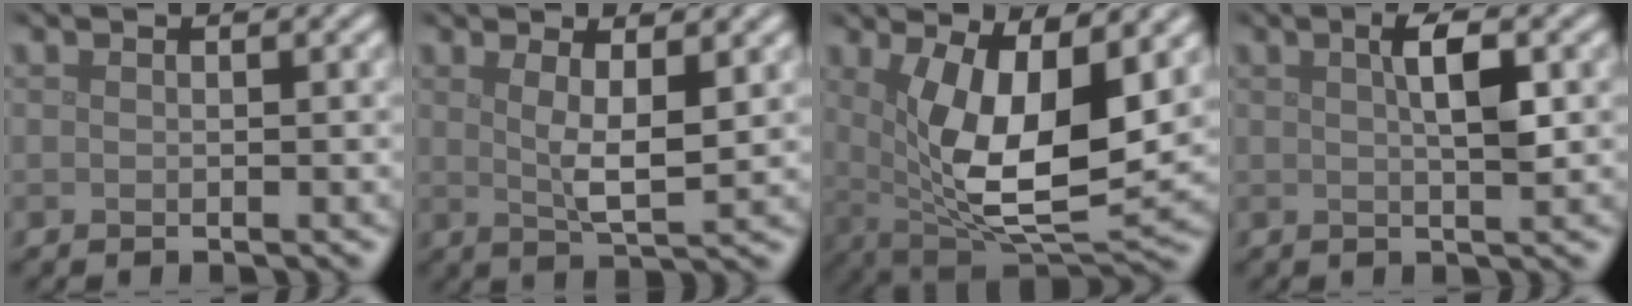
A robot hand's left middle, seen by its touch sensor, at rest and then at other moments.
{"total": 3.5, "force": [1.2, 0.7, 3.2], "torque": [-0.060, -0.010, 0.022]}
{"total": 11.1, "force": [1.6, 4.3, 10.1], "torque": [-0.177, -0.020, 0.031]}
{"total": 3.2, "force": [0.8, 0.6, 3.0], "torque": [-0.051, 0.005, 0.013]}